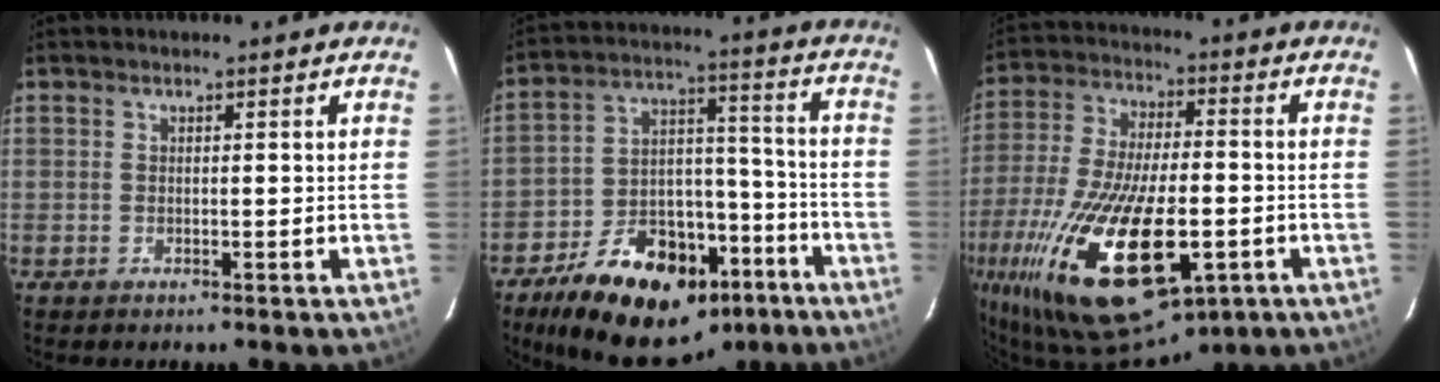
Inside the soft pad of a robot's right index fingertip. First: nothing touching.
{"total": 22.8, "force": [-14.8, 12.6, 11.9], "torque": [-0.226, 0.037, -0.210]}
{"total": 30.8, "force": [-12.1, 13.3, 24.9], "torque": [-0.525, -0.073, -0.191]}